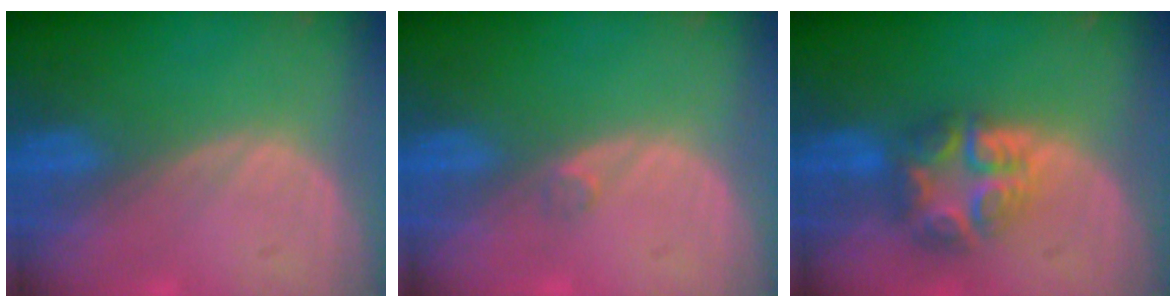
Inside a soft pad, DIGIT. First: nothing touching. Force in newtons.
{"total": 0.9, "press": 0.8, "slide": 0.5}
{"total": 7.6, "press": 6.7, "slide": 3.7}